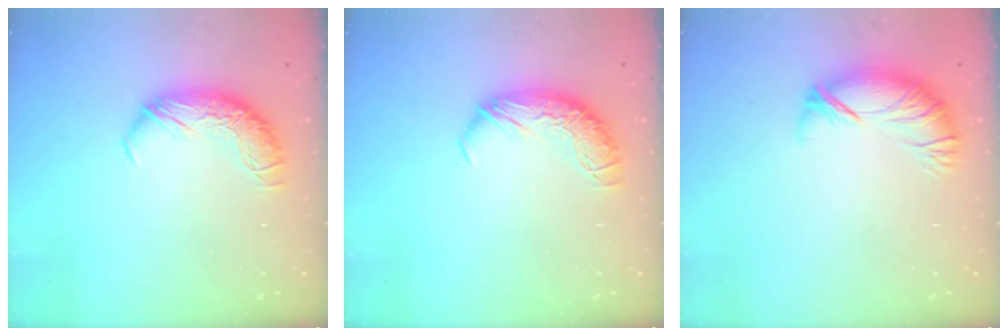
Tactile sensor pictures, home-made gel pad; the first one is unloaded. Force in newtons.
{"total": 0.0}
{"total": 3.8, "press": 3.2, "slide": 2.1}